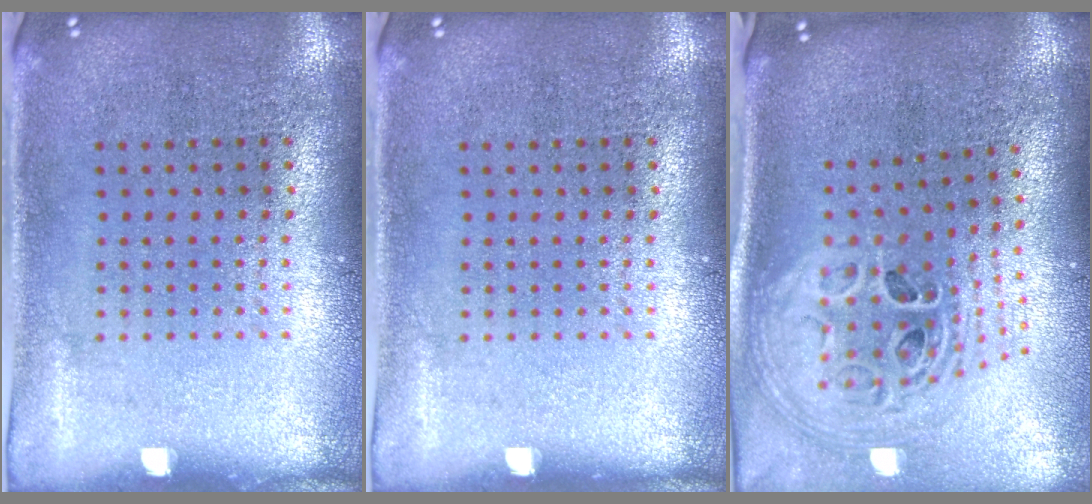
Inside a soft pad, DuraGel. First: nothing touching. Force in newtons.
{"total": 0.0}
{"total": 2.8, "press": 2.0, "slide": 1.9}